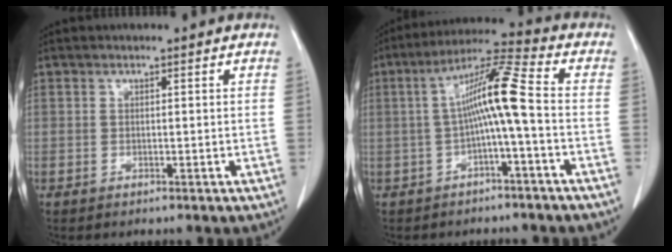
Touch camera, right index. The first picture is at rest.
{"total": 9.0, "force": [-0.8, -0.5, 9.0], "torque": [-0.158, 0.027, -0.018]}